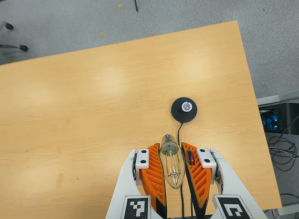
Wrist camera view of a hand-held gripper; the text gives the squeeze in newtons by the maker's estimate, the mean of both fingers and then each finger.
{"total": 21.2, "left": 23.1, "right": 19.2}